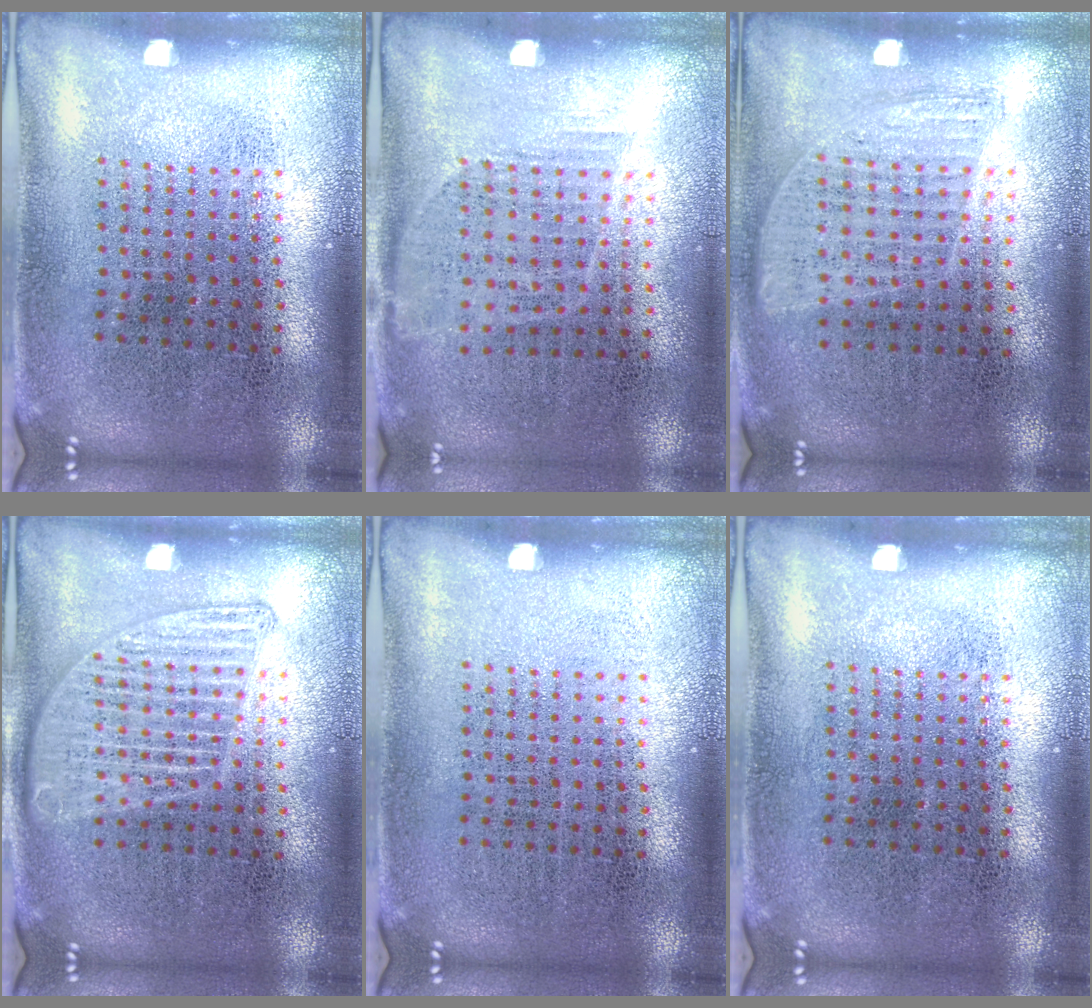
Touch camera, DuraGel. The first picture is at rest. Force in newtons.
{"total": 1.1, "press": 0.8, "slide": 0.7}
{"total": 0.9, "press": 0.8, "slide": 0.4}
{"total": 1.3, "press": 1.3, "slide": 0.1}
{"total": 0.0}
{"total": 0.0}